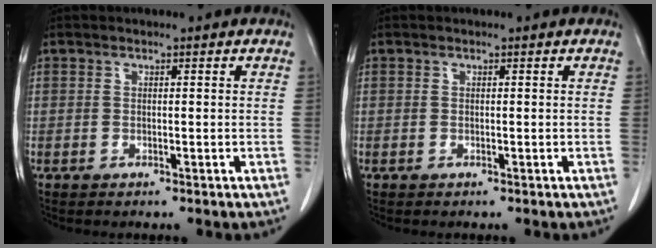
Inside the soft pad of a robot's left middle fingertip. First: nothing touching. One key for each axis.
{"total": 0.0}